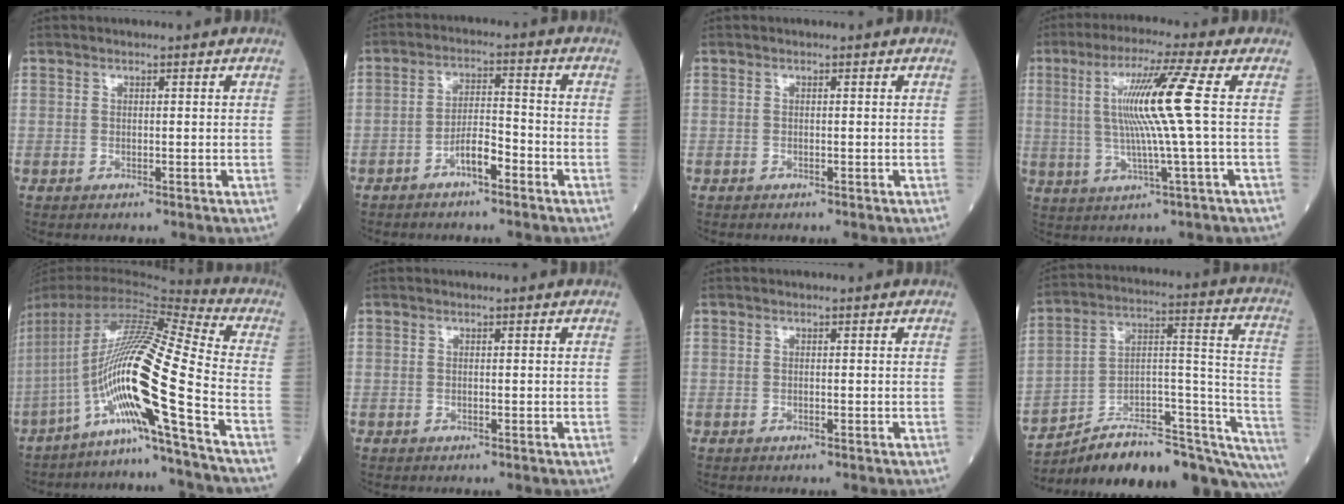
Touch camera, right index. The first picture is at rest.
{"total": 4.7, "force": [-2.9, 1.1, 3.5], "torque": [-0.064, 0.013, -0.054]}
{"total": 0.0}
{"total": 10.7, "force": [1.4, -1.9, 10.4], "torque": [-0.196, 0.006, 0.027]}
{"total": 18.1, "force": [-8.4, -2.5, 15.8], "torque": [-0.302, 0.004, -0.159]}
{"total": 0.0}
{"total": 0.0}
{"total": 26.3, "force": [-21.9, 6.2, 13.0], "torque": [-0.124, 0.049, -0.318]}